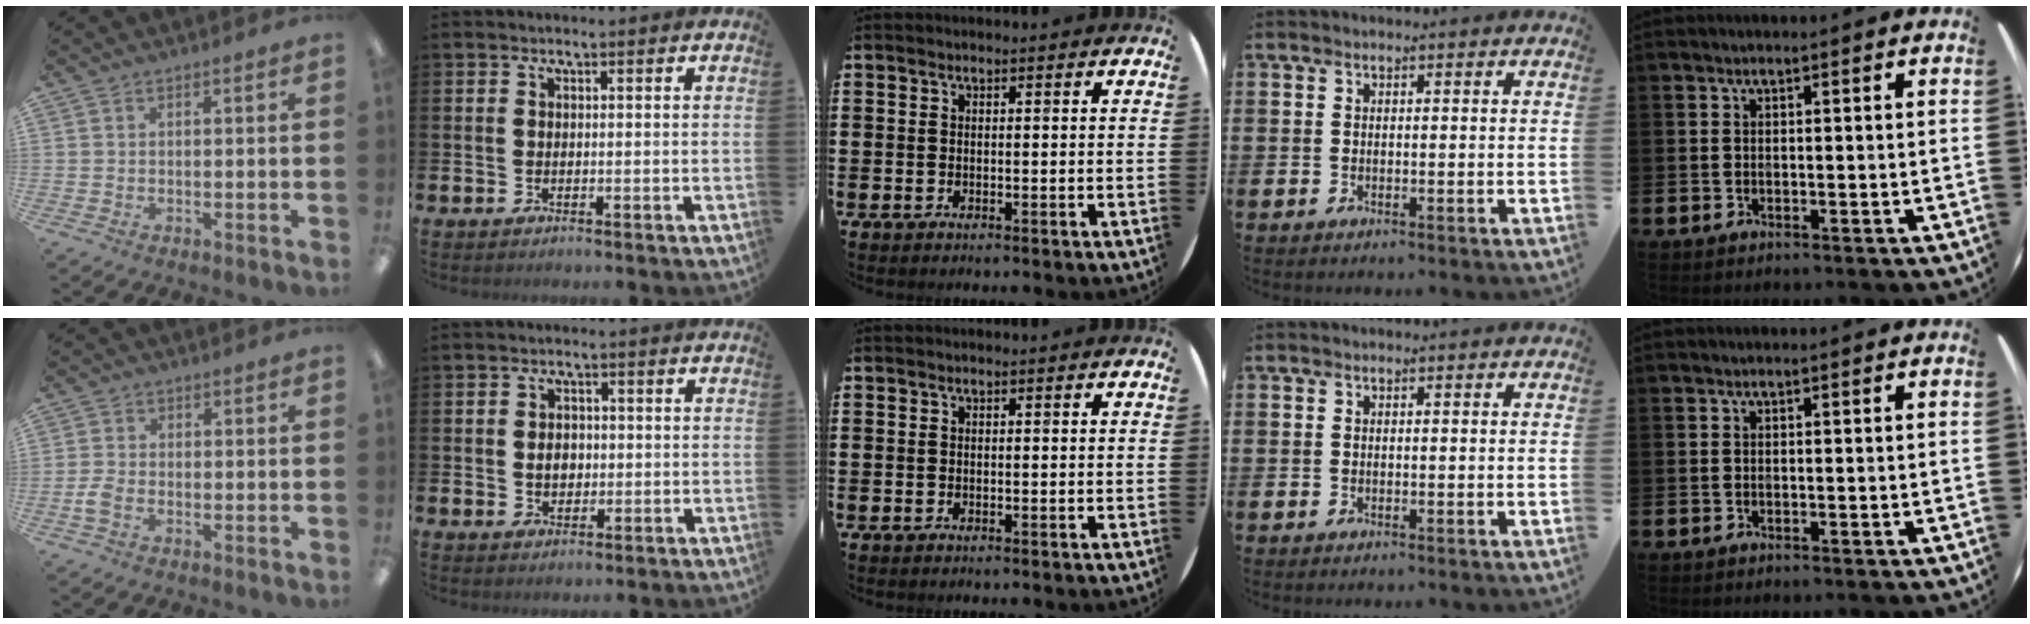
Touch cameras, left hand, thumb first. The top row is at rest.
{"thumb": {"total": 2.8, "force": [-1.1, 1.7, 1.9], "torque": [-0.037, 0.004, -0.020]}, "index": {"total": 2.8, "force": [0.0, 2.2, 1.6], "torque": [-0.020, 0.003, -0.007]}}